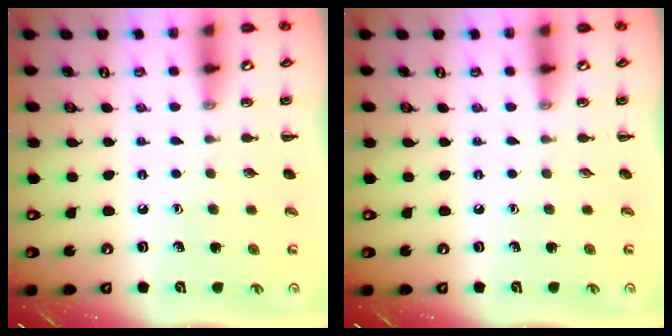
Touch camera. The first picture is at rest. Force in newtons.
{"total": 0.0}